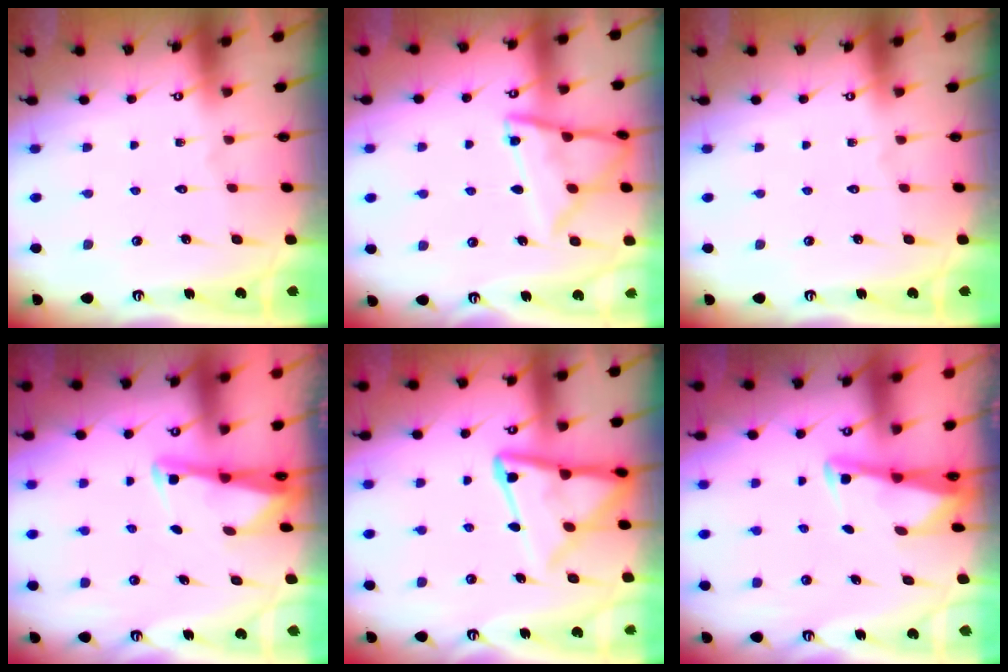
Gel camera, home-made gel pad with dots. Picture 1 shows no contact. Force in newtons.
{"total": 12.3, "press": 12.3, "slide": 1.0}
{"total": 0.0}
{"total": 2.5, "press": 2.5, "slide": 0.3}
{"total": 13.3, "press": 13.2, "slide": 1.3}
{"total": 2.7, "press": 2.7, "slide": 0.2}